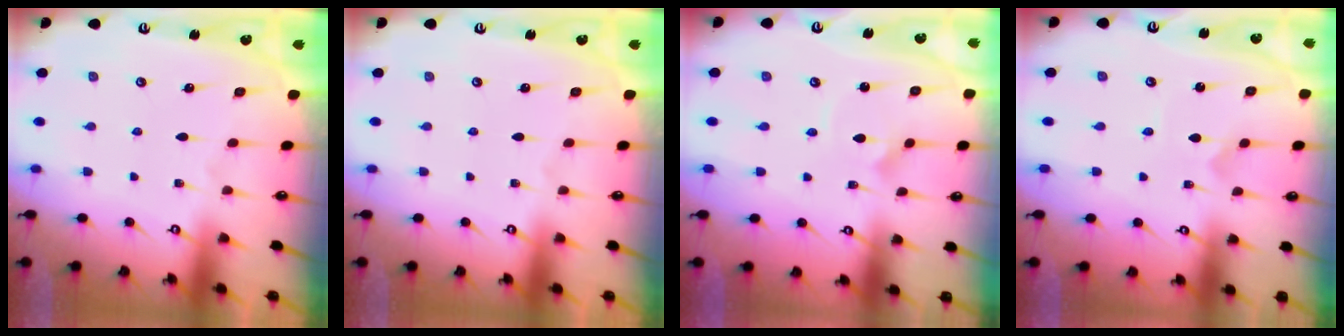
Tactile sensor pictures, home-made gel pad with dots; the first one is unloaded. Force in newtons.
{"total": 0.0}
{"total": 2.3, "press": 2.3, "slide": 0.3}
{"total": 0.8, "press": 0.8, "slide": 0.1}